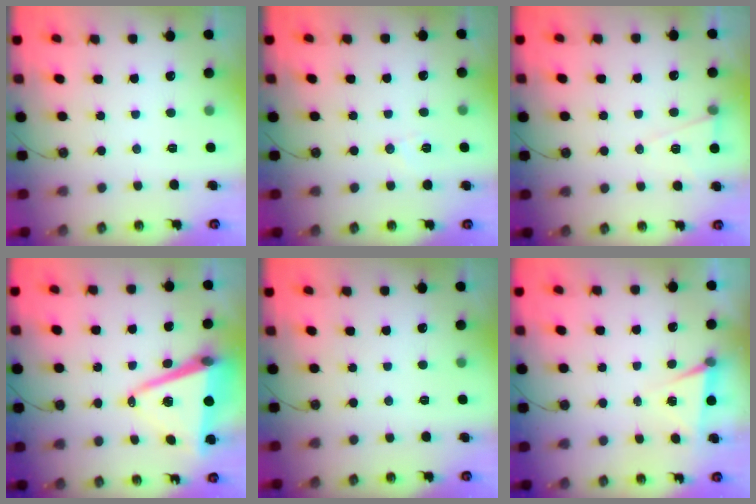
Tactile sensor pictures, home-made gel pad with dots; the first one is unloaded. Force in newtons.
{"total": 5.6, "press": 5.4, "slide": 1.3}
{"total": 6.8, "press": 5.2, "slide": 4.4}
{"total": 12.3, "press": 11.5, "slide": 4.4}
{"total": 0.0}
{"total": 5.2, "press": 2.7, "slide": 4.4}